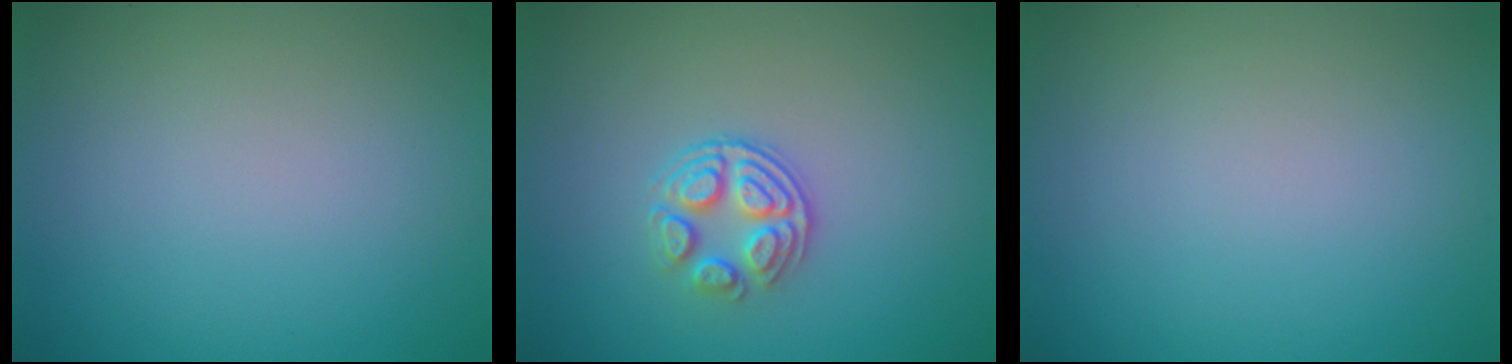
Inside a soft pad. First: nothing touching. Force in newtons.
{"total": 3.1, "press": 2.6, "slide": 1.8}
{"total": 0.0}